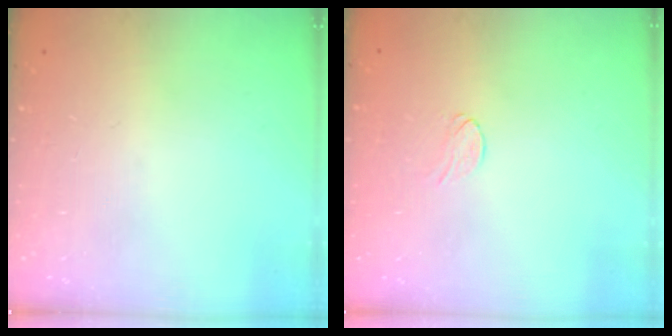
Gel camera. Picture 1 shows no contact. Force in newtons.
{"total": 4.7, "press": 4.6, "slide": 0.4}